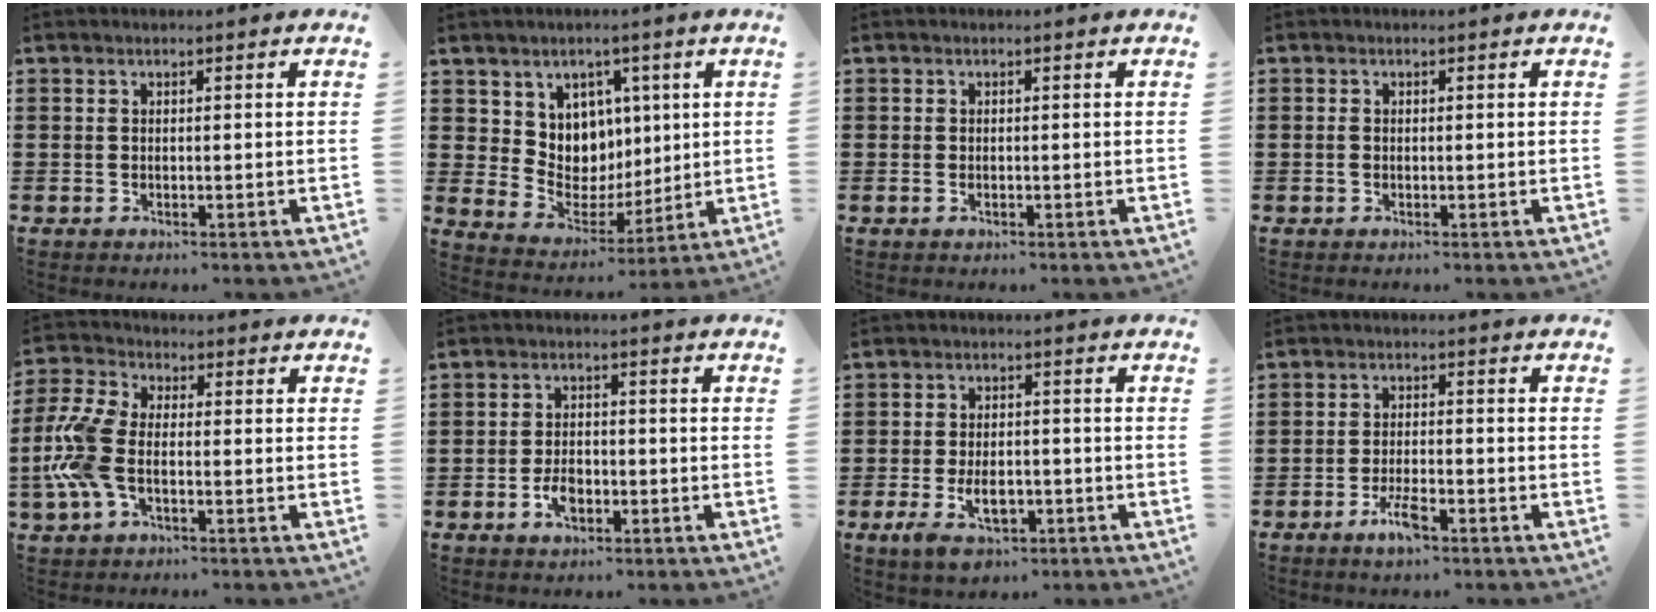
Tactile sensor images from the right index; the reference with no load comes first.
{"total": 7.8, "force": [3.6, 6.9, 0.8], "torque": [-0.049, -0.035, 0.072]}
{"total": 0.5, "force": [-0.2, 0.3, 0.4], "torque": [-0.009, -0.001, -0.004]}
{"total": 0.7, "force": [-0.2, 0.4, 0.6], "torque": [-0.020, -0.002, -0.006]}
{"total": 8.5, "force": [-1.8, 4.5, 7.0], "torque": [-0.183, -0.006, -0.040]}
{"total": 3.6, "force": [-1.5, 2.0, 2.6], "torque": [-0.060, 0.000, -0.031]}
{"total": 6.1, "force": [-2.6, 3.3, 4.4], "torque": [-0.083, -0.001, -0.052]}
{"total": 4.7, "force": [-2.8, 1.3, 3.5], "torque": [-0.075, -0.001, -0.055]}